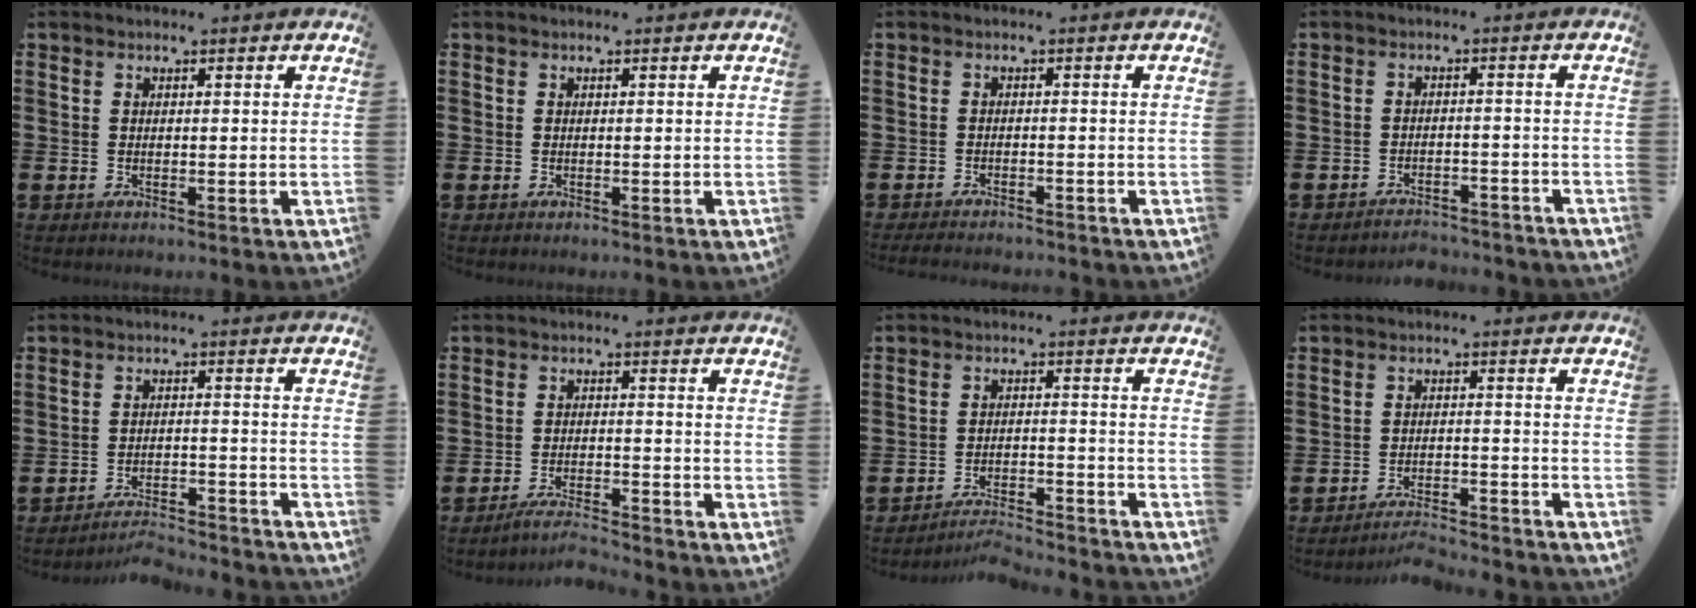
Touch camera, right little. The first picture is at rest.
{"total": 0.0}
{"total": 1.5, "force": [-1.5, 0.0, 0.2], "torque": [-0.006, 0.002, -0.030]}
{"total": 2.5, "force": [-2.5, 0.0, -0.1], "torque": [-0.004, 0.004, -0.055]}
{"total": 3.9, "force": [-3.9, 0.0, 0.3], "torque": [-0.009, 0.002, -0.082]}
{"total": 3.4, "force": [-3.2, -0.1, 1.1], "torque": [-0.018, 0.000, -0.063]}
{"total": 4.0, "force": [-4.0, 0.0, 0.4], "torque": [-0.011, 0.001, -0.084]}
{"total": 3.5, "force": [-3.5, -0.1, 0.4], "torque": [-0.010, 0.001, -0.073]}